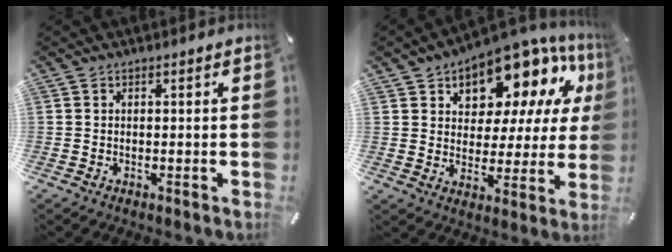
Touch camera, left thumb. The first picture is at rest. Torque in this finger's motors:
{"motor_torque": [2.51, 2.50, 1.46, -1.31, 0.33]}